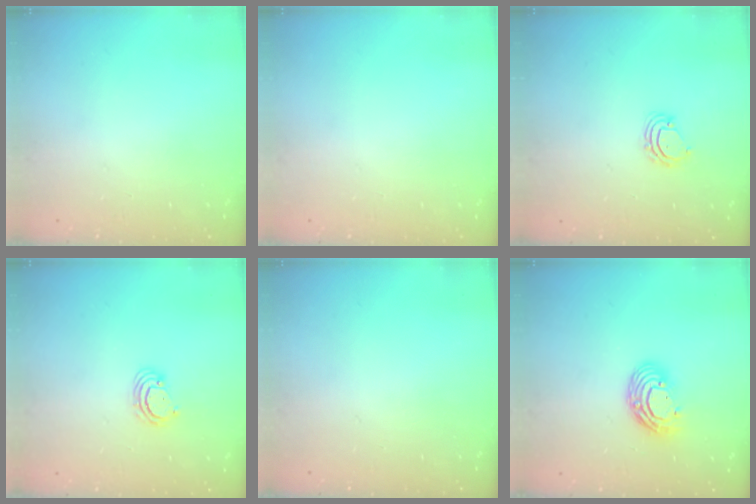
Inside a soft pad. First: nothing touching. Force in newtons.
{"total": 0.0}
{"total": 5.0, "press": 5.0, "slide": 0.4}
{"total": 2.9, "press": 2.9, "slide": 0.3}
{"total": 0.0}
{"total": 9.8, "press": 9.8, "slide": 0.6}